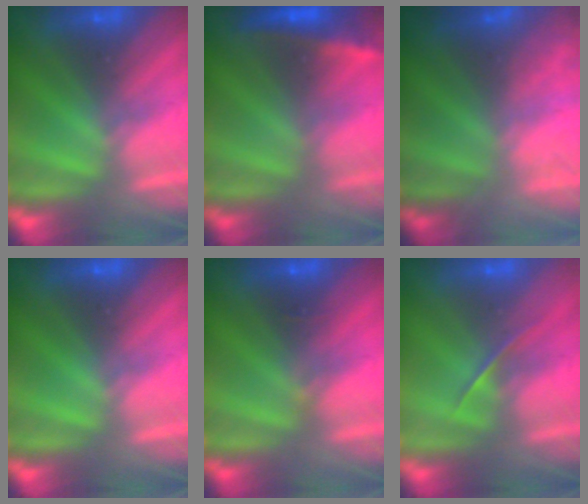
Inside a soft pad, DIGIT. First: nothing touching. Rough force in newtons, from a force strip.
{"total": 2.2}
{"total": 5.8}
{"total": 0.0}
{"total": 2.4}
{"total": 1.4}